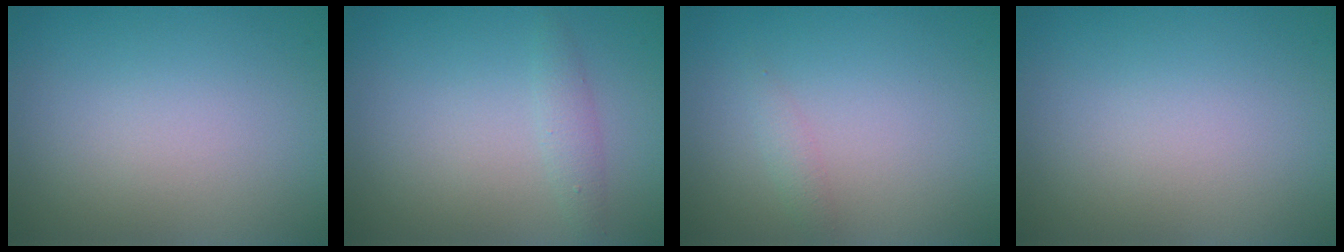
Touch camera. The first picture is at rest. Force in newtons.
{"total": 1.3, "press": 1.3, "slide": 0.0}
{"total": 0.9, "press": 0.9, "slide": 0.1}
{"total": 0.0}